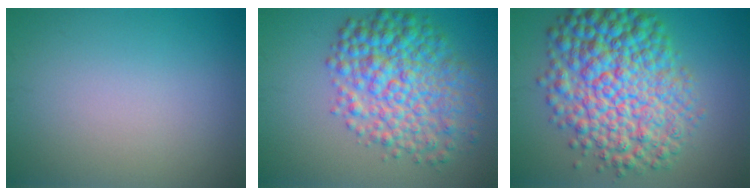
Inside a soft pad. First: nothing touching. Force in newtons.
{"total": 7.5, "press": 7.5, "slide": 0.1}
{"total": 11.0, "press": 11.0, "slide": 0.1}